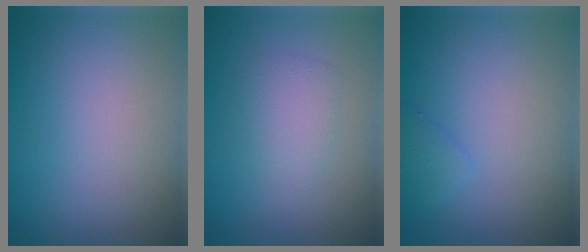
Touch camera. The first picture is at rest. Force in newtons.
{"total": 2.4, "press": 2.4, "slide": 0.1}
{"total": 1.1, "press": 1.1, "slide": 0.0}